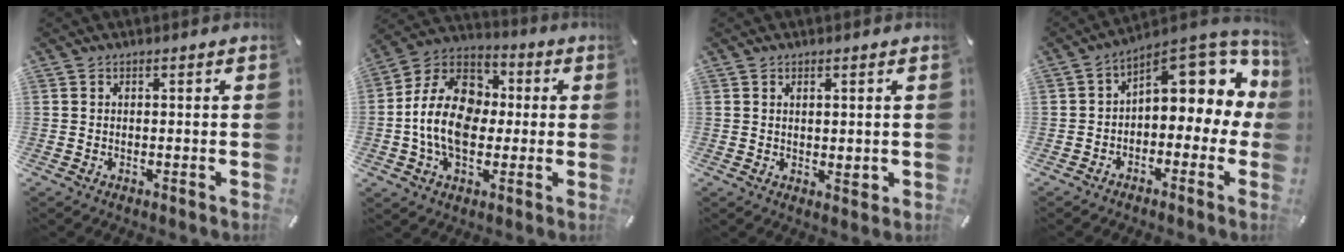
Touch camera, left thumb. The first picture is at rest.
{"total": 16.4, "force": [-2.1, 12.5, 10.4], "torque": [-0.222, 0.023, -0.039]}
{"total": 1.7, "force": [0.4, 1.0, 1.3], "torque": [-0.019, -0.002, 0.005]}
{"total": 12.0, "force": [5.2, 6.7, 8.5], "torque": [-0.107, -0.046, 0.088]}